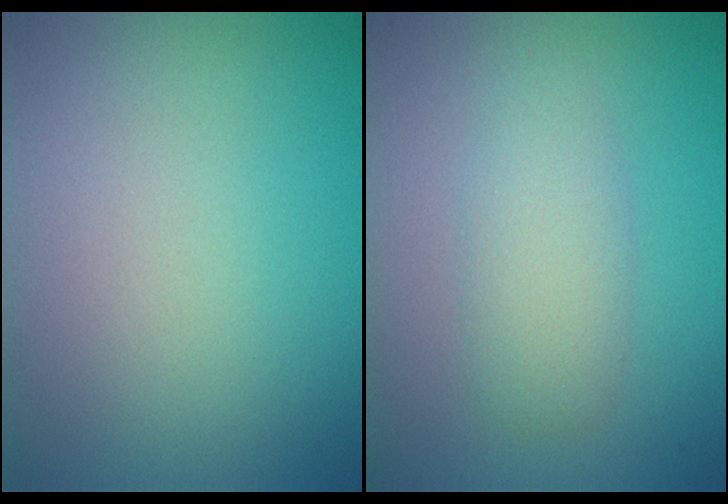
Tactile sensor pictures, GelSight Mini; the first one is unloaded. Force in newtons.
{"total": 2.8, "press": 2.8, "slide": 0.1}